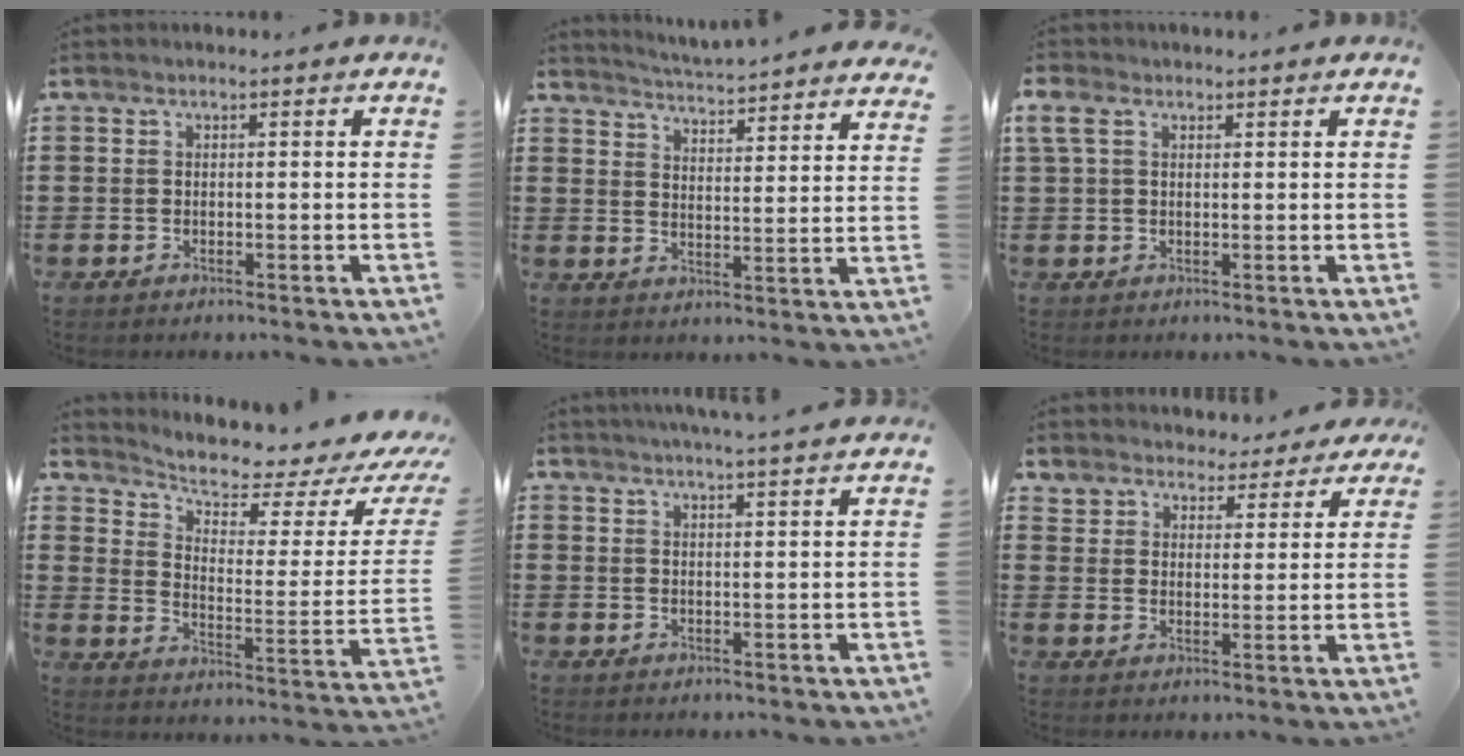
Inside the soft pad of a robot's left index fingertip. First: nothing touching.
{"total": 4.3, "force": [4.3, -0.7, 0.3], "torque": [-0.028, -0.036, 0.072]}
{"total": 3.5, "force": [1.5, 2.0, 2.5], "torque": [-0.063, 0.004, 0.026]}
{"total": 4.6, "force": [3.9, 0.7, 2.3], "torque": [-0.062, -0.041, 0.060]}
{"total": 2.9, "force": [2.7, -0.9, 0.7], "torque": [-0.021, -0.011, 0.049]}
{"total": 4.8, "force": [4.7, 1.1, -0.1], "torque": [-0.023, -0.021, 0.087]}